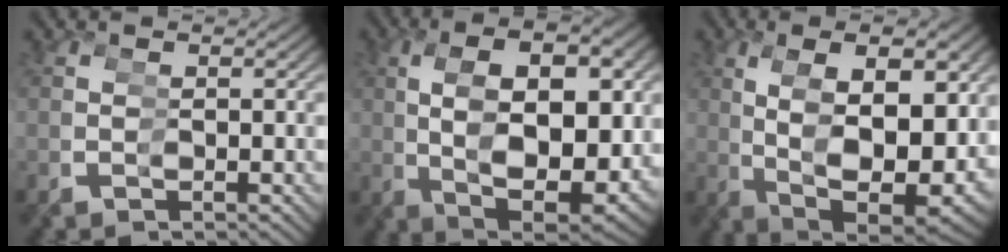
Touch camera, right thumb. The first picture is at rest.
{"total": 9.2, "force": [0.1, 4.7, 7.9], "torque": [-0.162, 0.002, 0.014]}
{"total": 11.1, "force": [-0.6, 6.3, 9.2], "torque": [-0.180, -0.009, 0.008]}